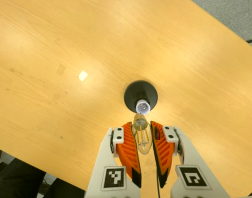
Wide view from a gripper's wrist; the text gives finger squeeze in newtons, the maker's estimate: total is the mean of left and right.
{"total": 21.2, "left": 25.9, "right": 16.4}